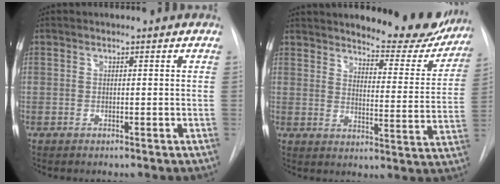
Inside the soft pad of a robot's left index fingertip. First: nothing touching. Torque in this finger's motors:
{"motor_torque": [0.28, -0.28, 0.57, 0.10]}